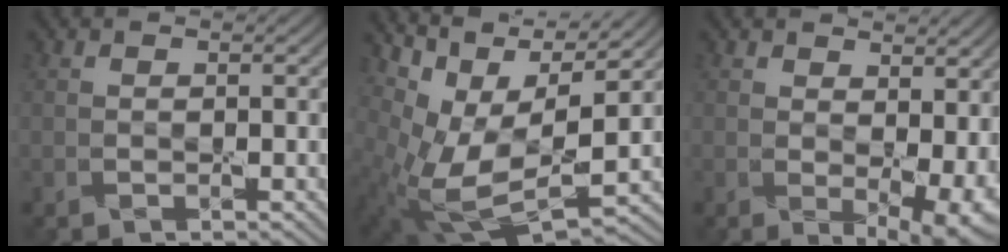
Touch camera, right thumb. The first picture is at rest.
{"total": 10.8, "force": [3.2, 5.0, 9.1], "torque": [-0.204, -0.011, 0.066]}
{"total": 7.2, "force": [1.4, 3.6, 6.1], "torque": [-0.086, -0.020, 0.041]}